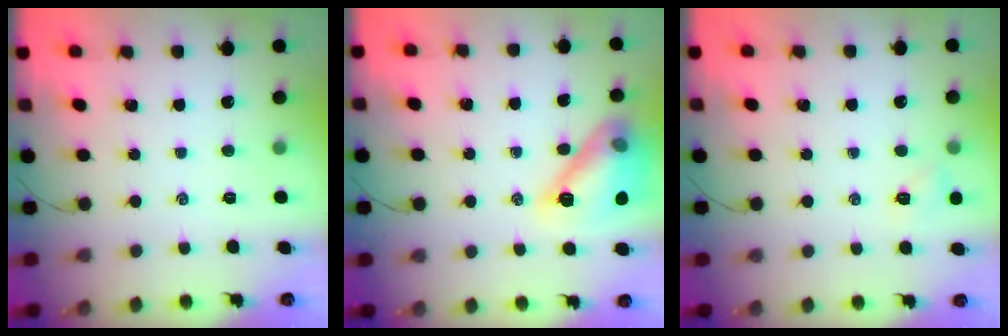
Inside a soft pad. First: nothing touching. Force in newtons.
{"total": 15.7, "press": 15.6, "slide": 1.4}
{"total": 4.5, "press": 4.3, "slide": 1.2}